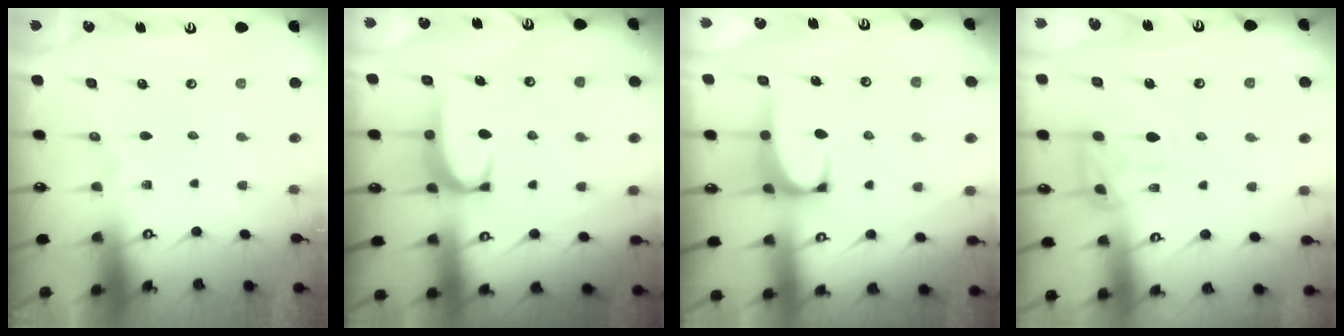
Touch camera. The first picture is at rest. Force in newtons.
{"total": 2.8, "press": 2.8, "slide": 0.4}
{"total": 1.3, "press": 1.1, "slide": 0.8}
{"total": 4.2, "press": 4.0, "slide": 1.5}